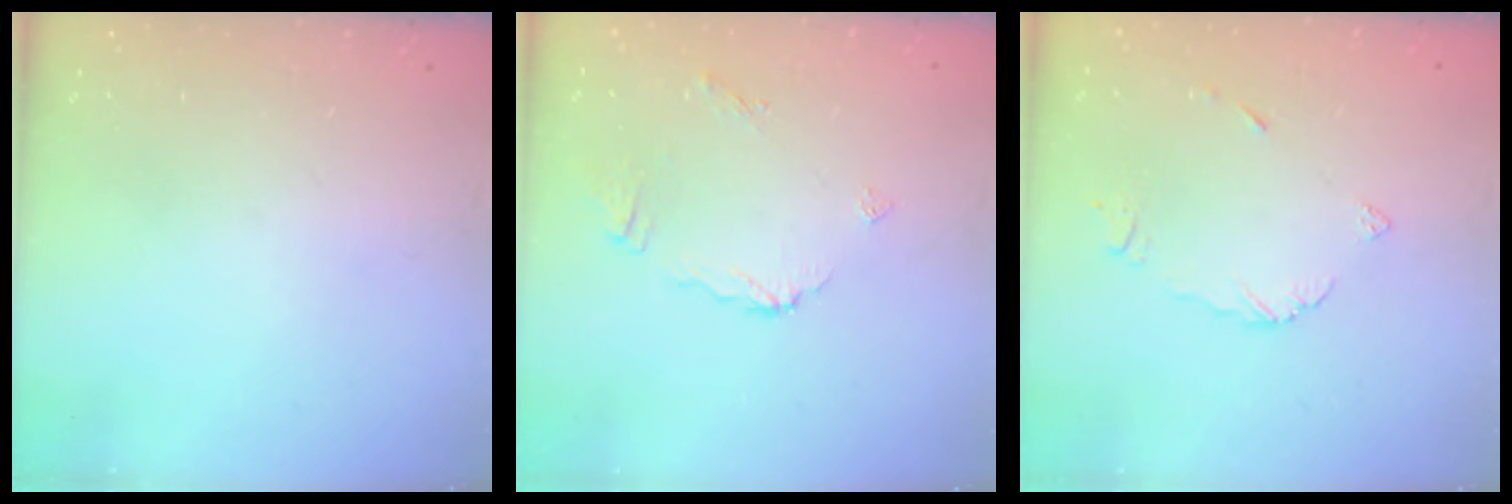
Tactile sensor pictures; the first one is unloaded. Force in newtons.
{"total": 6.7, "press": 6.7, "slide": 0.5}
{"total": 4.5, "press": 4.4, "slide": 0.4}